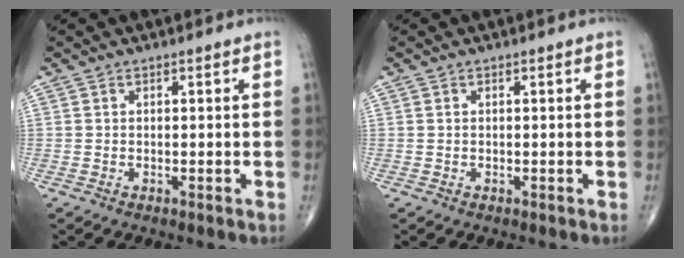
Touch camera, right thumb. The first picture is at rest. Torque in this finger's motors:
{"motor_torque": [-0.24, 0.06, 0.01, 0.14, 0.00]}